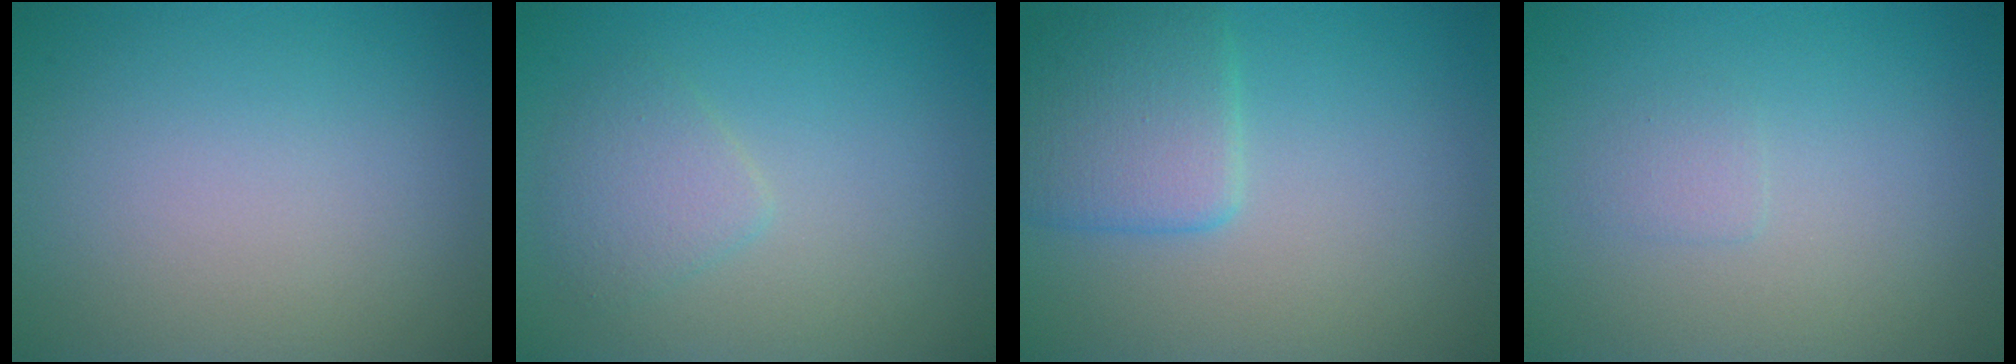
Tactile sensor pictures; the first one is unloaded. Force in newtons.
{"total": 2.1, "press": 2.1, "slide": 0.1}
{"total": 3.7, "press": 3.6, "slide": 0.2}
{"total": 0.8, "press": 0.8, "slide": 0.0}